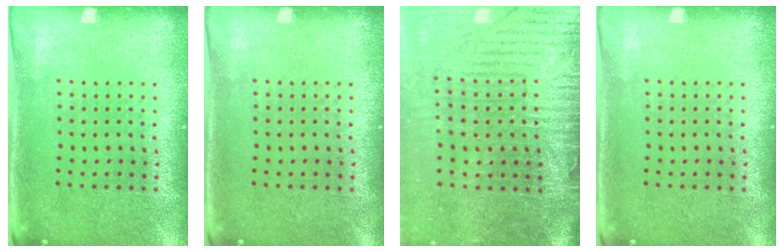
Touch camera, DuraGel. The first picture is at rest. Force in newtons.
{"total": 0.0}
{"total": 4.3, "press": 3.6, "slide": 2.3}
{"total": 0.0}